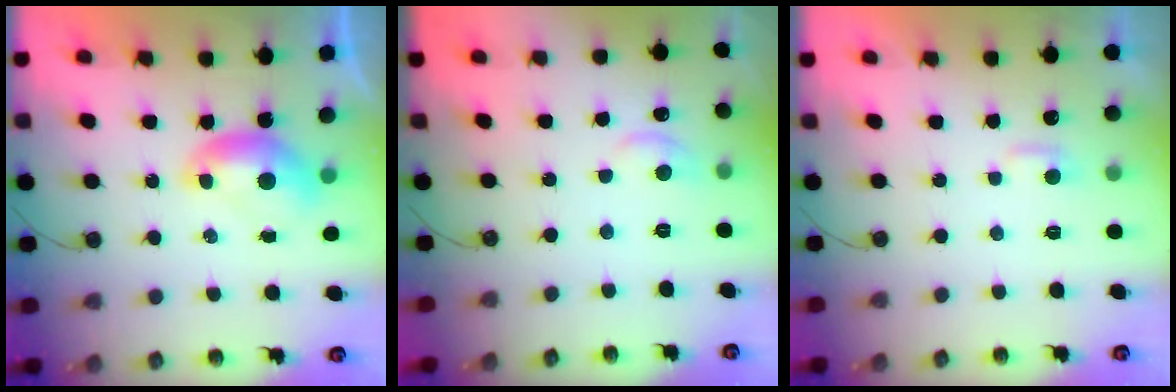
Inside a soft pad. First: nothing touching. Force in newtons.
{"total": 1.4, "press": 1.0, "slide": 1.0}
{"total": 2.7, "press": 2.7, "slide": 0.4}